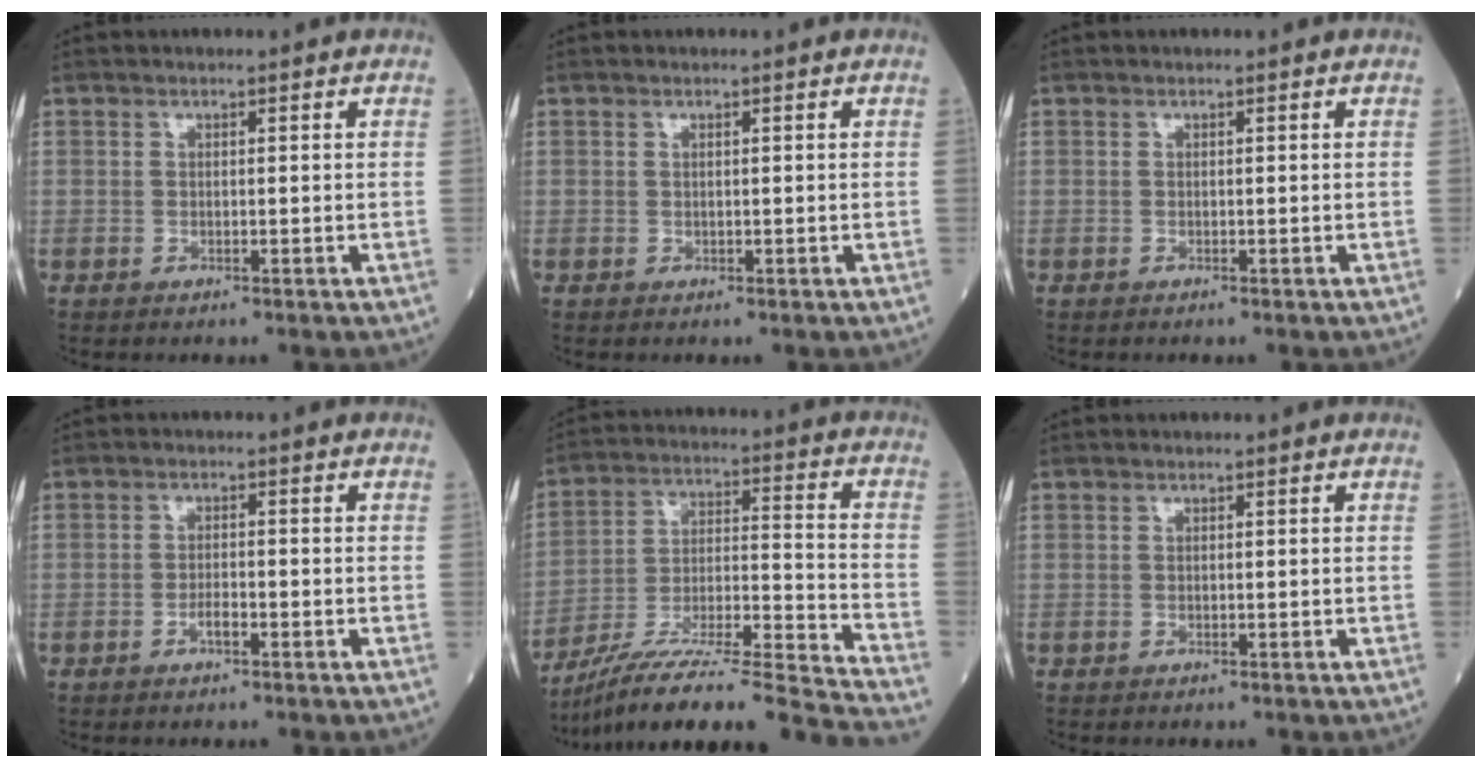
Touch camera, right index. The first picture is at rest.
{"total": 0.0}
{"total": 0.0}
{"total": 1.8, "force": [-0.9, 0.5, 1.5], "torque": [-0.027, 0.004, -0.016]}
{"total": 24.6, "force": [-21.8, -1.5, 11.3], "torque": [-0.151, -0.012, -0.347]}
{"total": 0.0}